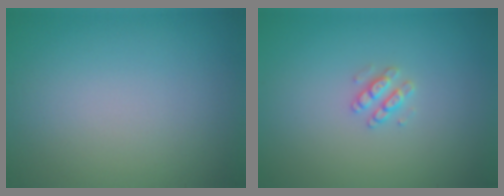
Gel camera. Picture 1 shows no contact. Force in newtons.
{"total": 1.6, "press": 1.6, "slide": 0.3}